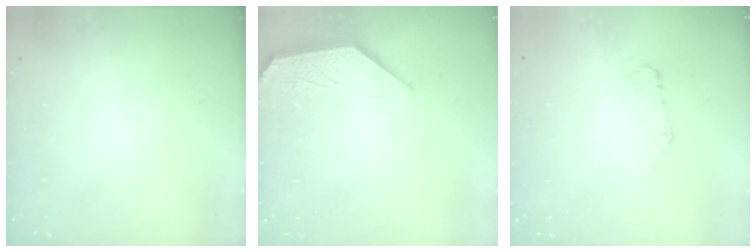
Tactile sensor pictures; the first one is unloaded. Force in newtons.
{"total": 0.8, "press": 0.8, "slide": 0.2}
{"total": 1.3, "press": 1.2, "slide": 0.3}